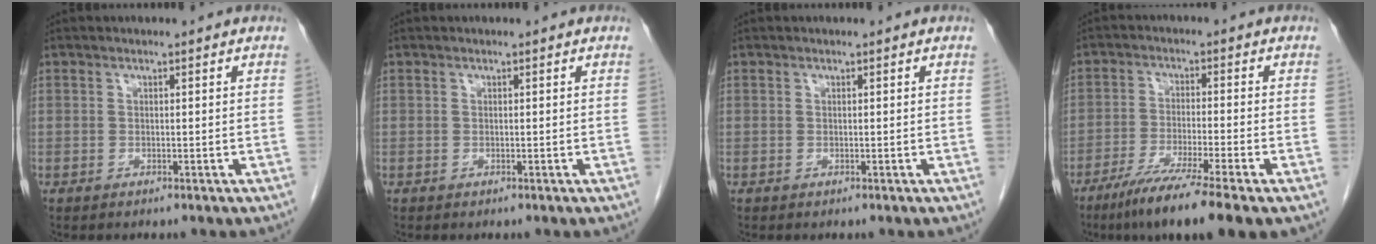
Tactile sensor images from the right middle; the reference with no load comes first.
{"total": 0.0}
{"total": 0.0}
{"total": 10.3, "force": [-7.0, -0.7, 7.6], "torque": [-0.134, -0.032, -0.116]}